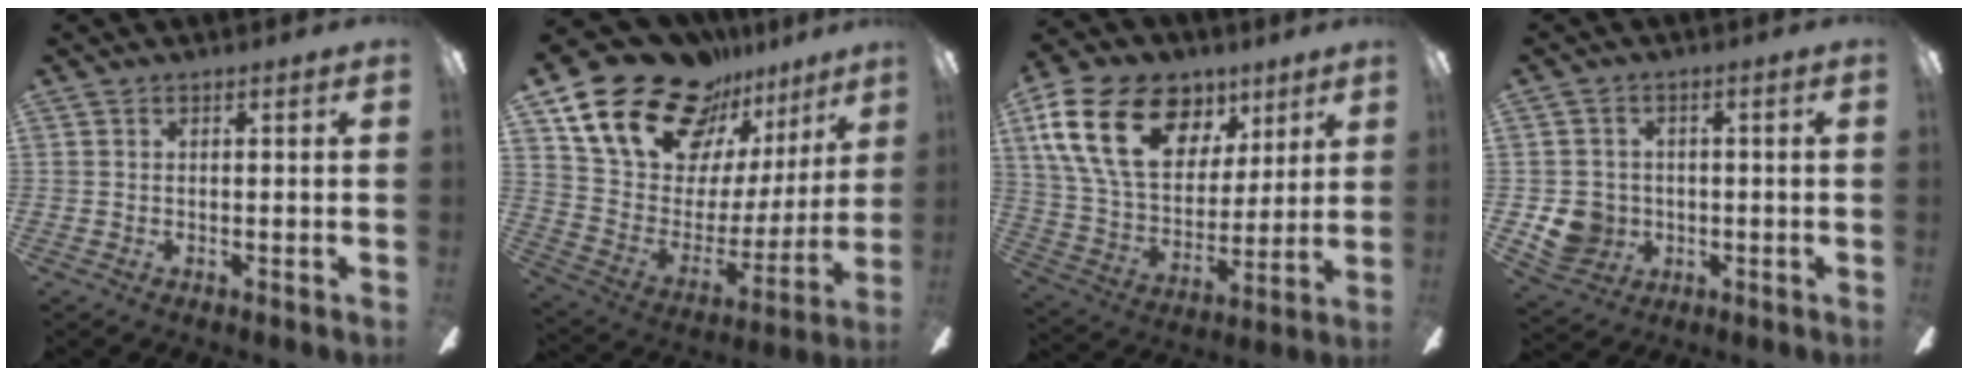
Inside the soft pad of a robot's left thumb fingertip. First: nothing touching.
{"total": 24.8, "force": [17.9, 13.4, 10.7], "torque": [-0.184, -0.116, 0.336]}
{"total": 23.3, "force": [10.5, 15.3, 14.1], "torque": [-0.256, -0.034, 0.188]}
{"total": 7.0, "force": [-0.9, 6.6, 2.1], "torque": [-0.049, 0.007, -0.012]}